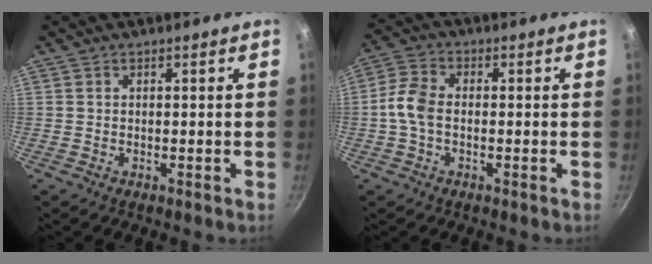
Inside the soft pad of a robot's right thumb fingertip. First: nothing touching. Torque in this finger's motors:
{"motor_torque": [-0.26, 0.61, 0.50, 0.30, 0.10]}